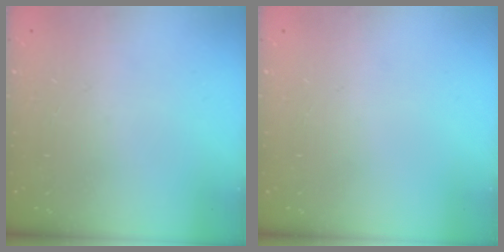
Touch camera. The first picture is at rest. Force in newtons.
{"total": 0.0}